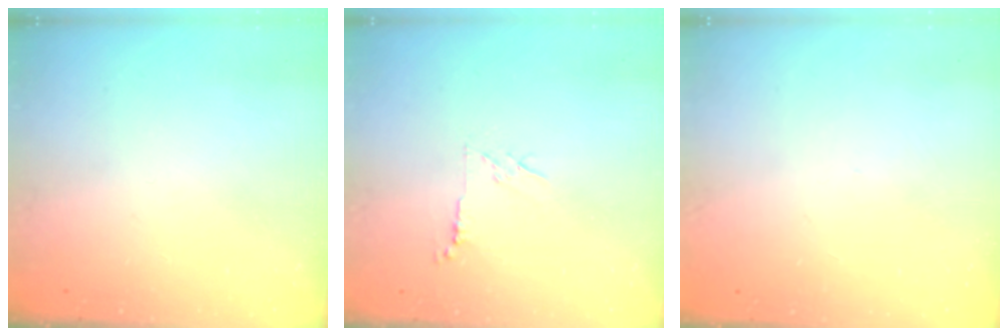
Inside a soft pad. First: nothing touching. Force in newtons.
{"total": 5.5, "press": 5.5, "slide": 0.7}
{"total": 0.0}